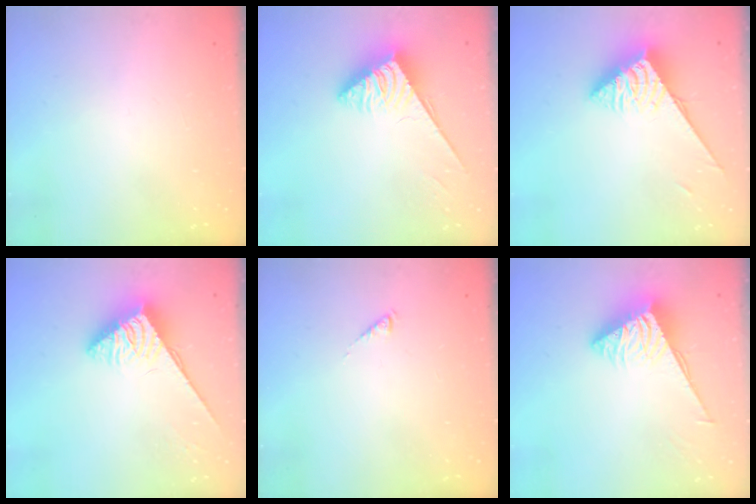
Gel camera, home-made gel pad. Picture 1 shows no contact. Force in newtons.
{"total": 3.7, "press": 3.7, "slide": 0.6}
{"total": 4.4, "press": 4.4, "slide": 0.5}
{"total": 4.2, "press": 4.2, "slide": 0.4}
{"total": 0.0}
{"total": 3.8, "press": 3.8, "slide": 0.4}